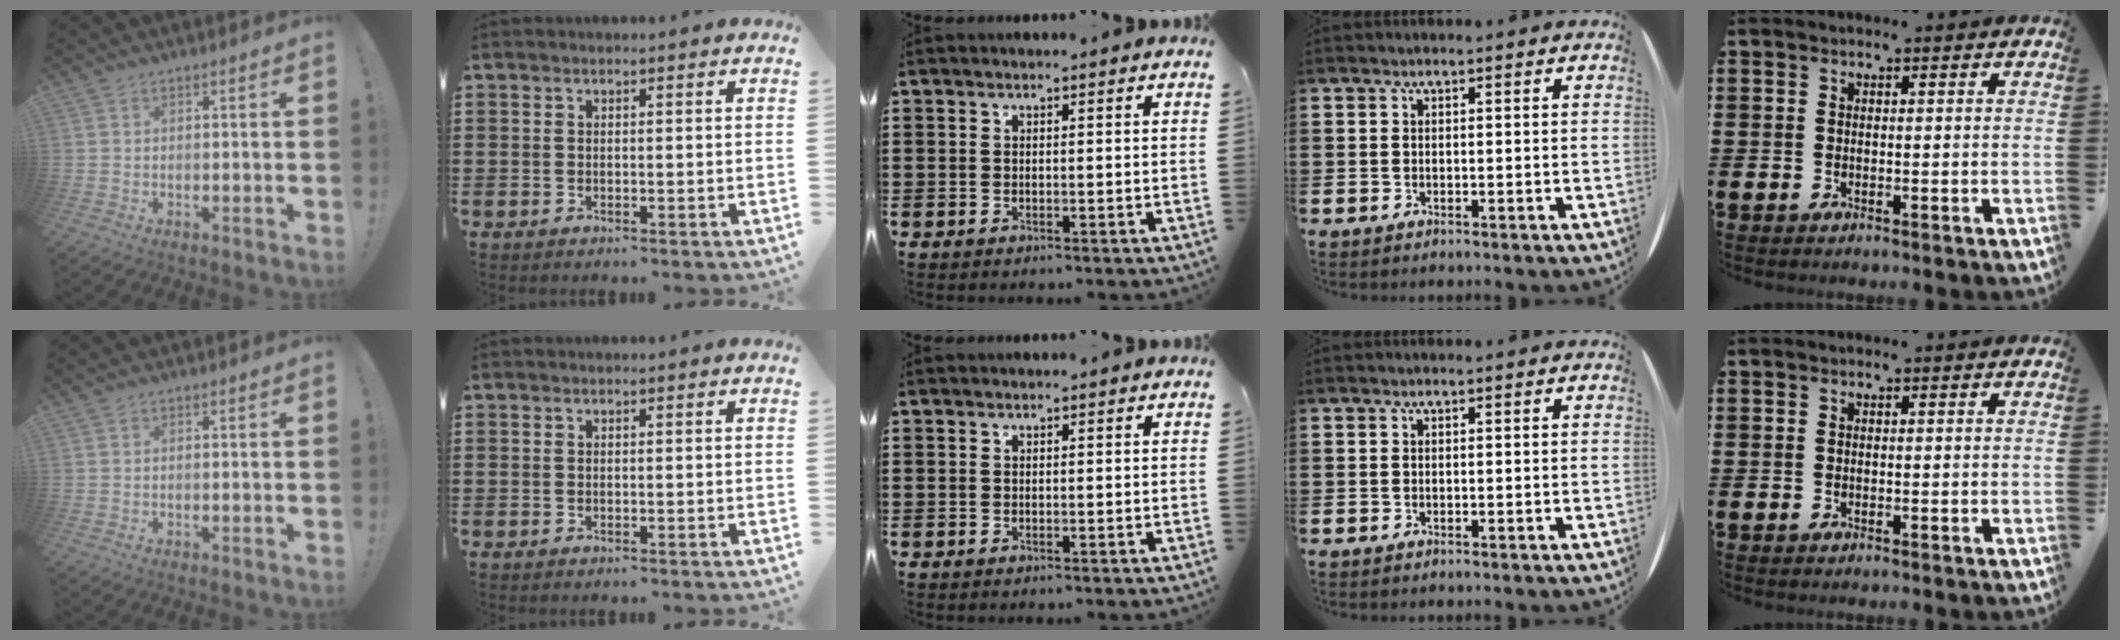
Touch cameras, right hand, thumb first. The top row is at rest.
{}